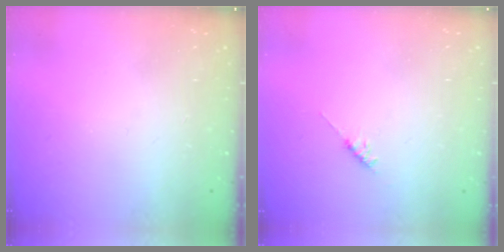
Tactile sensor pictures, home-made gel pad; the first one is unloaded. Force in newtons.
{"total": 4.9, "press": 4.8, "slide": 0.8}